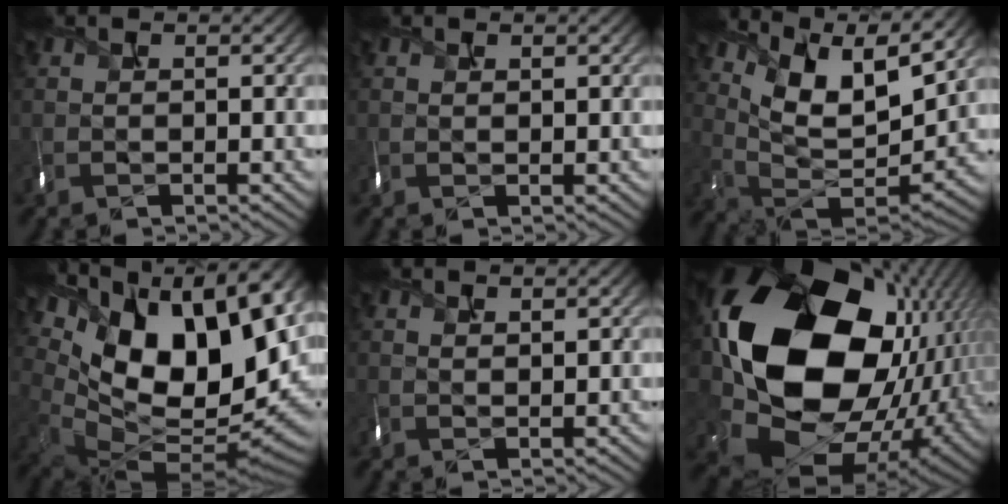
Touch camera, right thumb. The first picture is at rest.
{"total": 0.6, "force": [0.5, 0.2, 0.2], "torque": [-0.006, -0.005, 0.014]}
{"total": 14.3, "force": [9.3, 5.6, 9.4], "torque": [-0.210, 0.007, 0.148]}
{"total": 18.3, "force": [6.2, 10.2, 14.0], "torque": [-0.252, -0.008, 0.130]}
{"total": 1.2, "force": [1.1, 0.3, 0.5], "torque": [-0.010, -0.006, 0.025]}
{"total": 22.0, "force": [2.7, 16.7, 14.1], "torque": [-0.338, -0.055, 0.087]}